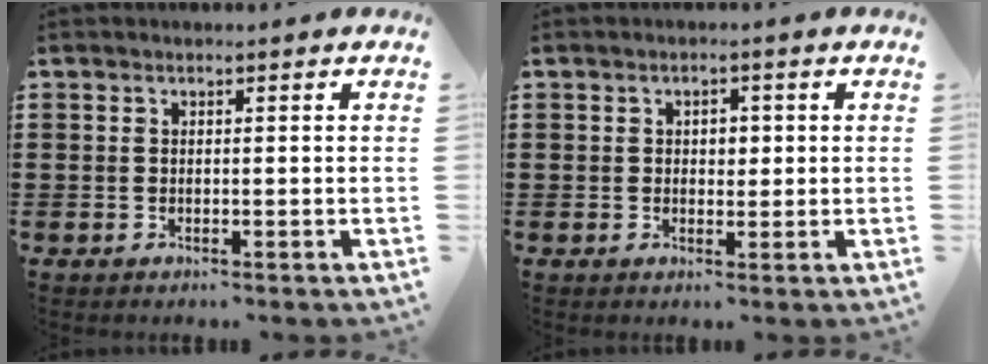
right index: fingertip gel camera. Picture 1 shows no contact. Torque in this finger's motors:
{"motor_torque": [0.47, -0.21, 0.10, 0.04]}